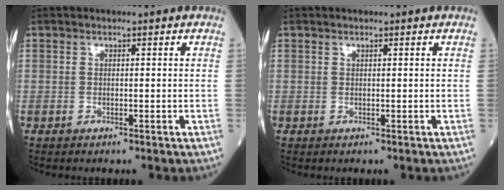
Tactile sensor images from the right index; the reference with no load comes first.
{"total": 0.0}